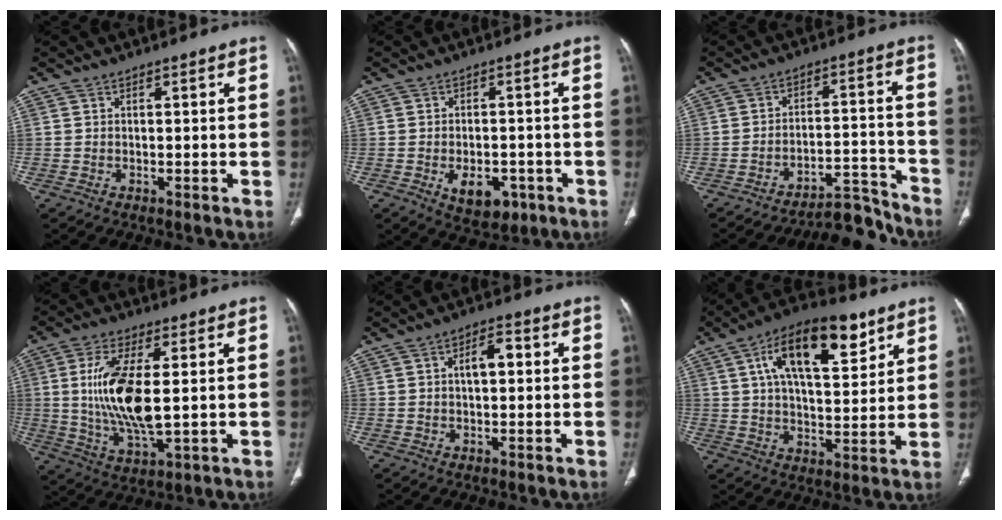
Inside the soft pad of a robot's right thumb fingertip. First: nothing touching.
{"total": 7.7, "force": [-2.9, 4.8, 5.3], "torque": [-0.060, 0.009, -0.029]}
{"total": 8.7, "force": [-8.6, 1.4, 0.9], "torque": [0.002, 0.102, -0.137]}
{"total": 14.1, "force": [1.3, 5.2, 13.1], "torque": [-0.269, -0.019, 0.032]}
{"total": 4.7, "force": [0.7, 2.3, 4.0], "torque": [-0.063, 0.014, 0.008]}
{"total": 18.0, "force": [8.4, 7.8, 13.9], "torque": [-0.195, -0.014, 0.136]}